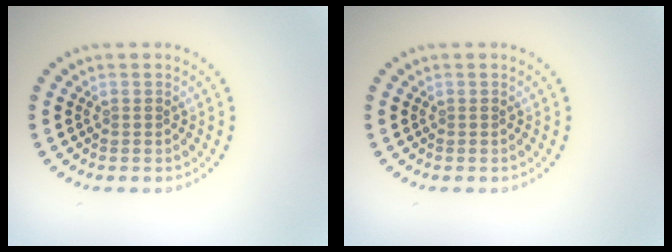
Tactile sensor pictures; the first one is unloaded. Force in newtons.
{"total": 0.0}